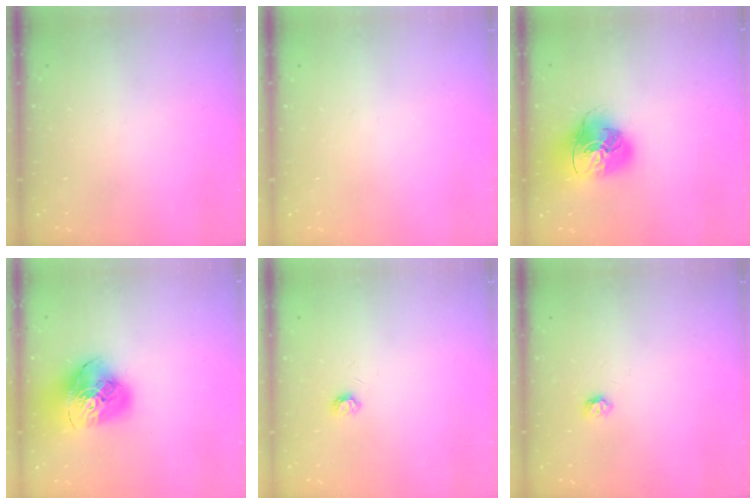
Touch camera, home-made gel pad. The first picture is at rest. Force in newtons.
{"total": 0.0}
{"total": 17.5, "press": 17.3, "slide": 2.6}
{"total": 19.9, "press": 19.8, "slide": 2.2}
{"total": 3.9, "press": 3.8, "slide": 0.6}
{"total": 3.9, "press": 3.9, "slide": 0.6}